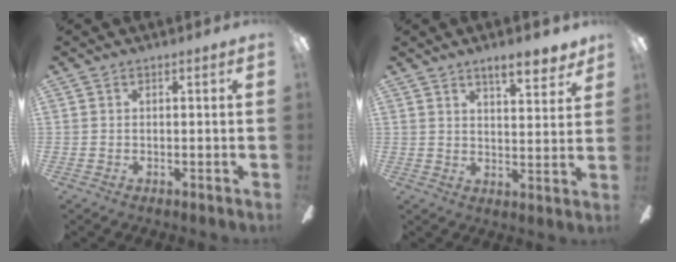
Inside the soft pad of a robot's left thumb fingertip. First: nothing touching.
{"total": 7.5, "force": [6.0, 2.0, 4.0], "torque": [-0.044, -0.035, 0.099]}